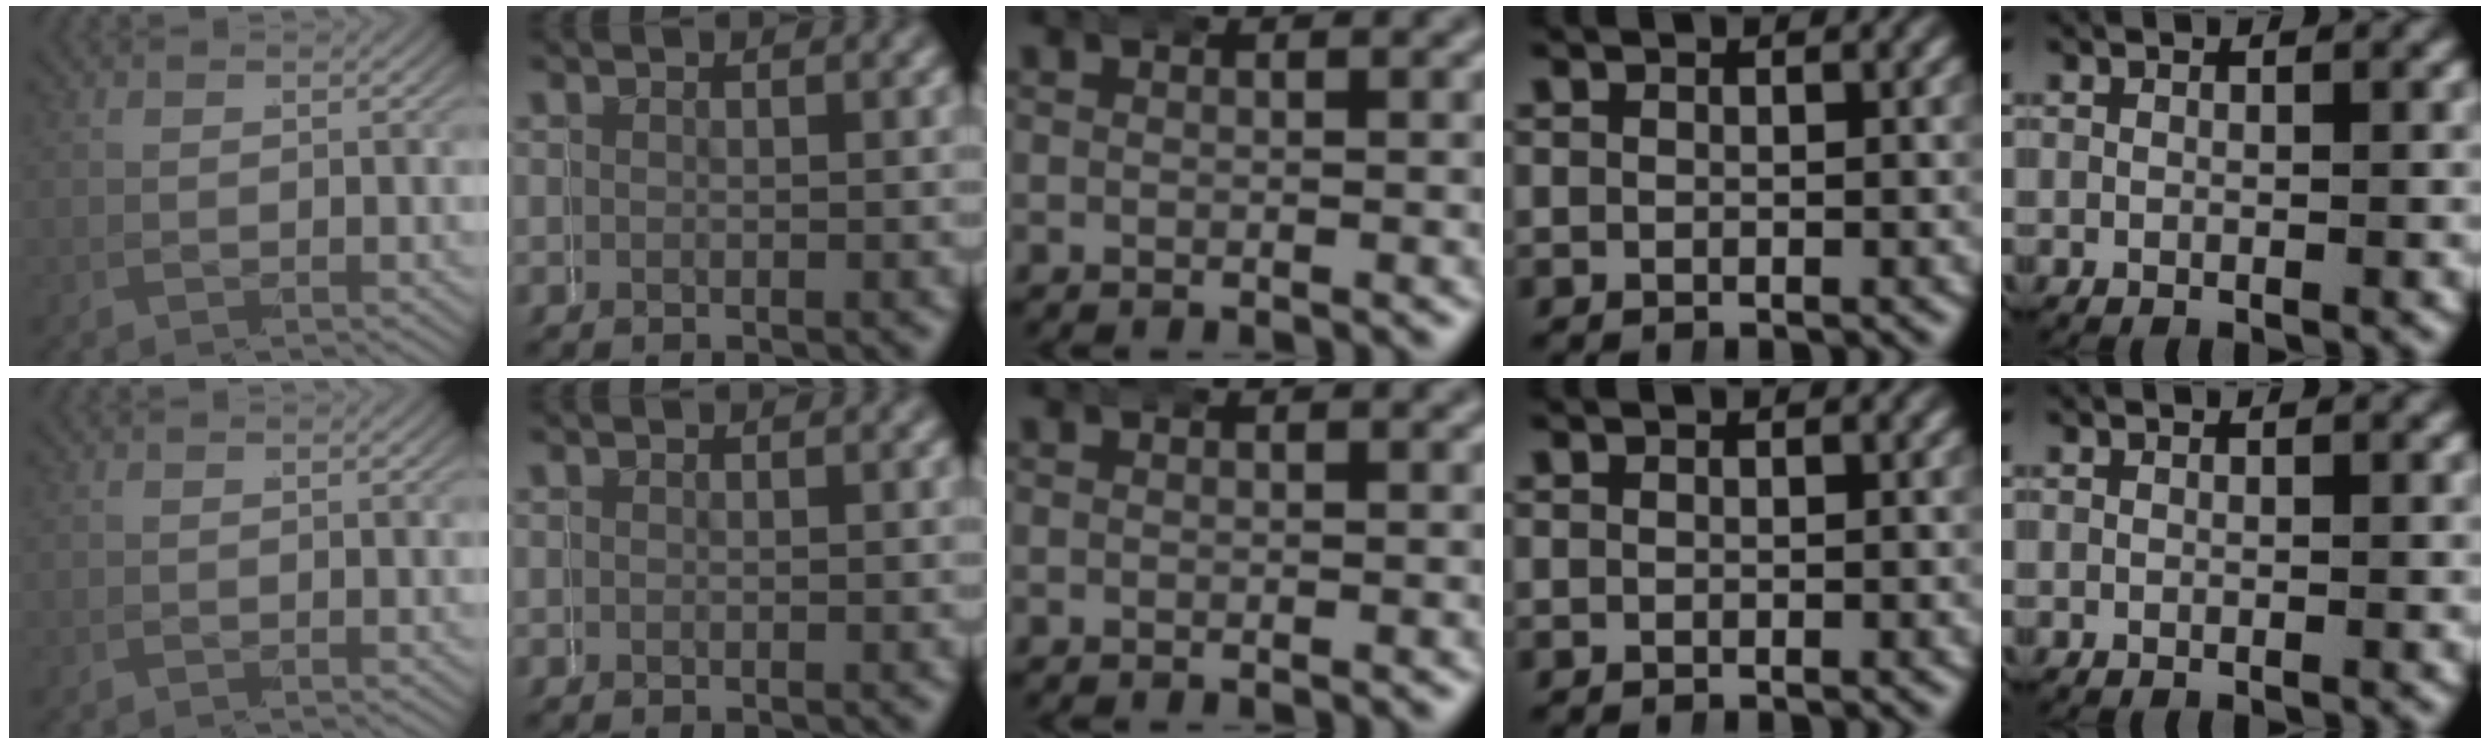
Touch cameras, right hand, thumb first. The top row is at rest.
{}